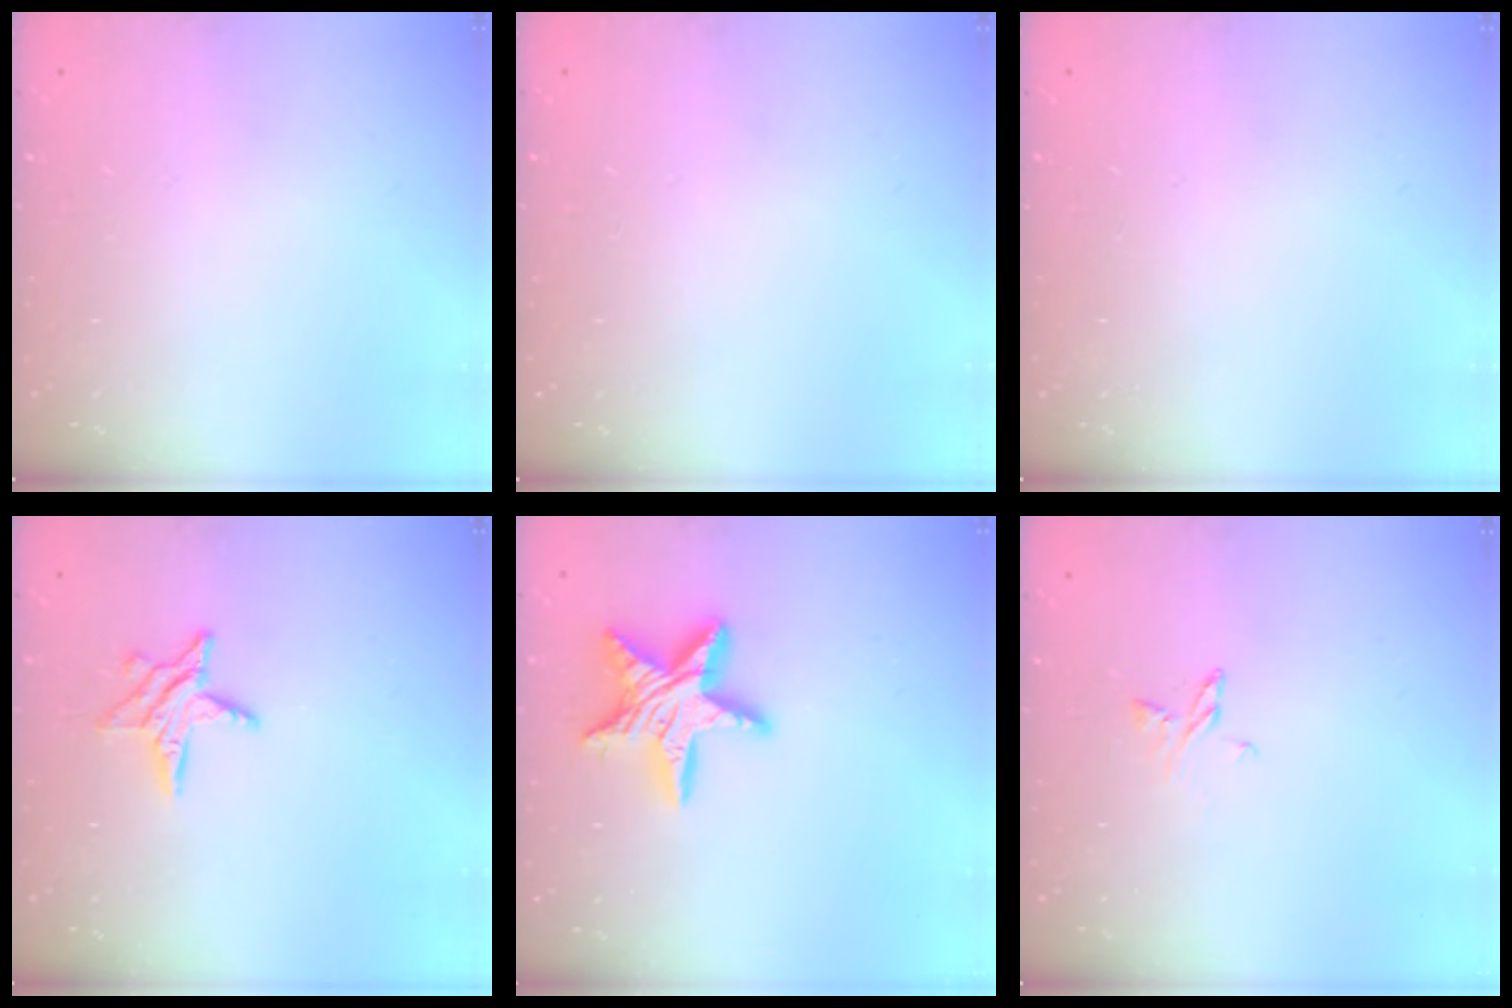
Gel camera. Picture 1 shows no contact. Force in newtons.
{"total": 0.0}
{"total": 0.0}
{"total": 7.4, "press": 7.4, "slide": 0.2}
{"total": 15.2, "press": 15.2, "slide": 1.1}
{"total": 3.2, "press": 3.2, "slide": 0.3}